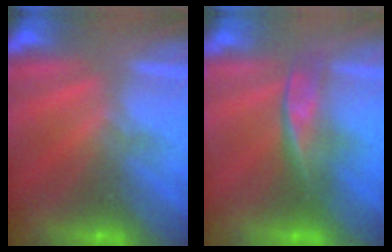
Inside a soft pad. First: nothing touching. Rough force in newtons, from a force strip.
{"total": 2.3}